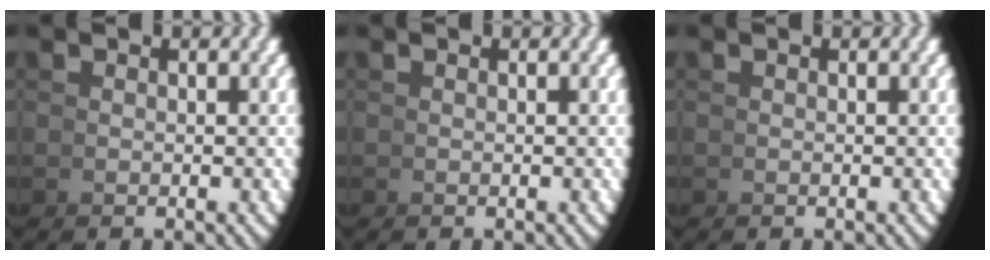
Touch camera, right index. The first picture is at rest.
{"total": 0.0}
{"total": 0.0}